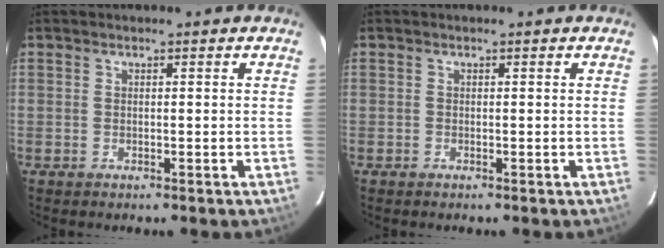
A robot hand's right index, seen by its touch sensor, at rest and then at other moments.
{"total": 0.0}